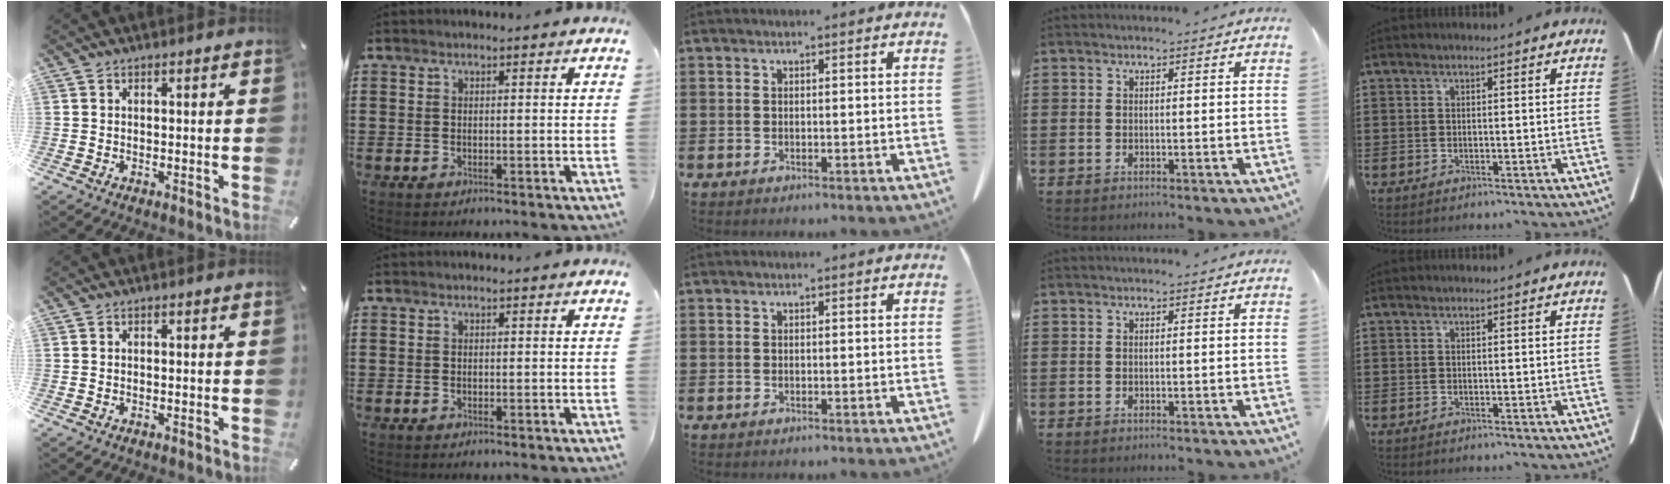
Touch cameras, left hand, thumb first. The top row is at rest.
{}